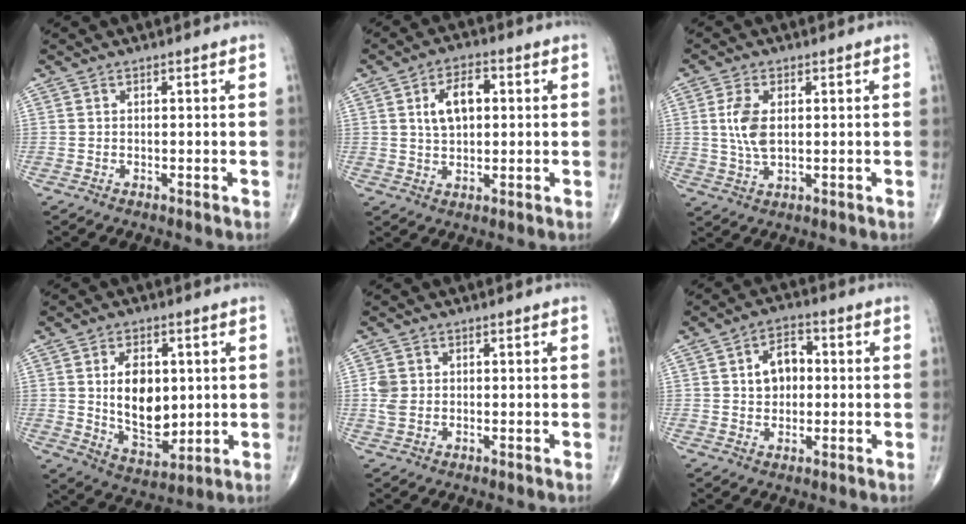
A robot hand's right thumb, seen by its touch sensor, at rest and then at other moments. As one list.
[{"total": 7.6, "force": [1.6, 4.4, 6.0], "torque": [-0.093, 0.007, 0.028]}, {"total": 6.3, "force": [1.0, 3.2, 5.3], "torque": [-0.114, -0.005, 0.020]}, {"total": 12.6, "force": [1.4, 7.8, 9.8], "torque": [-0.127, -0.020, 0.036]}, {"total": 3.2, "force": [0.2, 2.6, 1.8], "torque": [-0.036, 0.003, 0.005]}, {"total": 6.9, "force": [0.8, 4.9, 4.8], "torque": [-0.057, 0.014, 0.008]}]